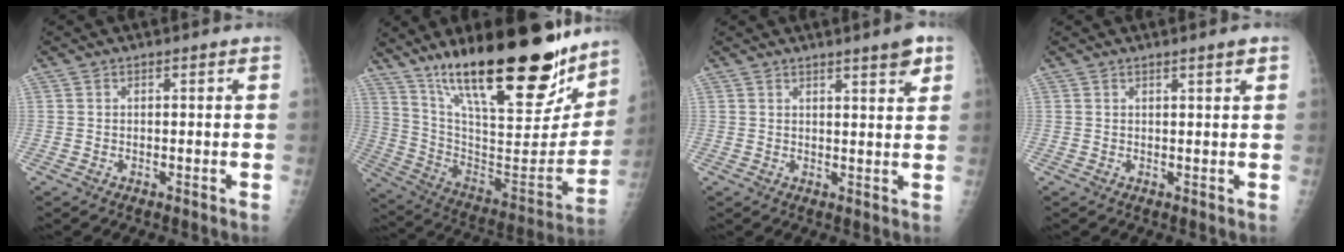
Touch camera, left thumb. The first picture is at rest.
{"total": 33.4, "force": [22.0, 9.5, 23.2], "torque": [-0.340, -0.071, 0.361]}
{"total": 4.4, "force": [3.0, 0.7, 3.1], "torque": [-0.036, -0.019, 0.040]}
{"total": 1.5, "force": [1.1, 0.0, 1.0], "torque": [-0.011, -0.007, 0.017]}